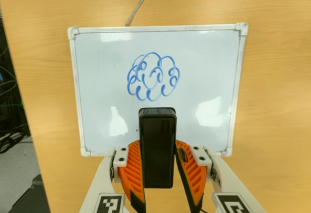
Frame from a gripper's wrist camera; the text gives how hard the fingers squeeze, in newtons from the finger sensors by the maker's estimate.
{"total": 5.4, "left": 4.7, "right": 6.2}